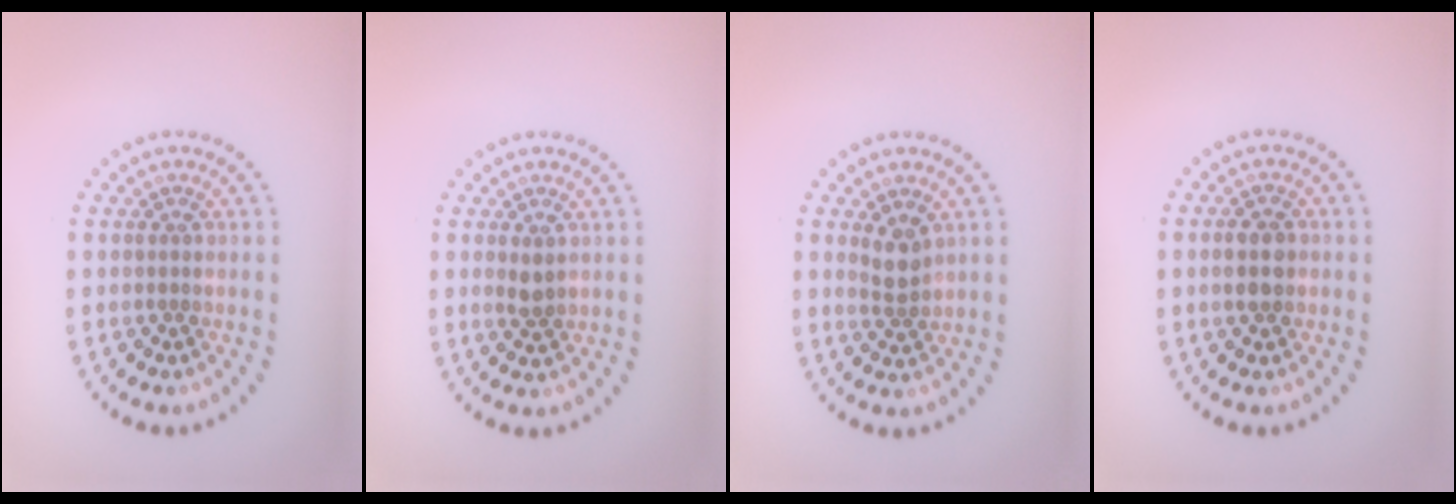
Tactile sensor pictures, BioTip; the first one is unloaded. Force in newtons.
{"total": 1.2, "press": 1.2, "slide": 0.3}
{"total": 1.9, "press": 1.7, "slide": 1.0}
{"total": 2.3, "press": 2.3, "slide": 0.1}